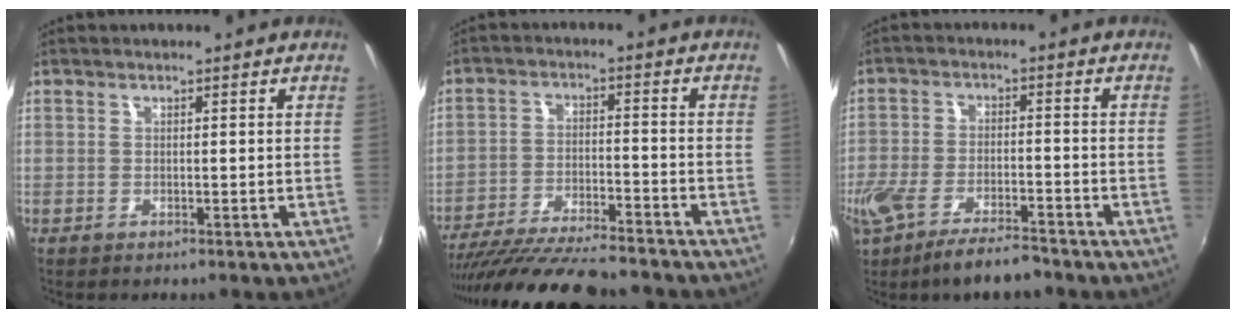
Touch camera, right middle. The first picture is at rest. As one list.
[{"total": 18.9, "force": [-16.5, 3.0, 8.7], "torque": [-0.173, -0.036, -0.260]}, {"total": 11.0, "force": [-8.2, 3.5, 6.3], "torque": [-0.147, -0.028, -0.146]}]